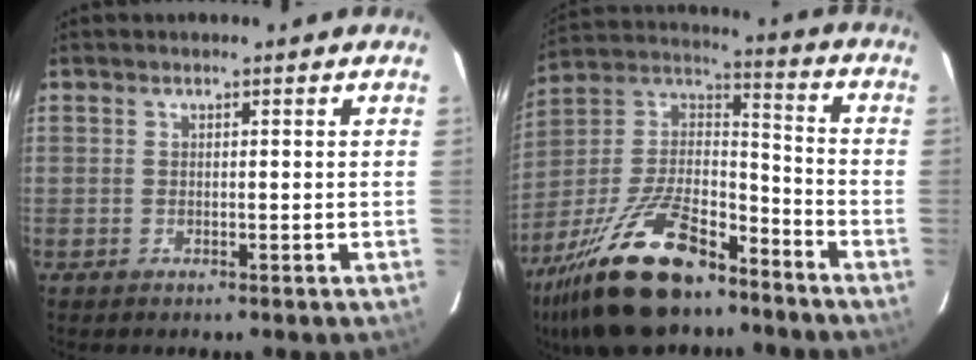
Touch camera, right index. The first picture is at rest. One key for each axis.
{"total": 20.9, "fx": -14.9, "fy": 7.0, "fz": 12.9, "tx": -0.271, "ty": 0.003, "tz": -0.270}